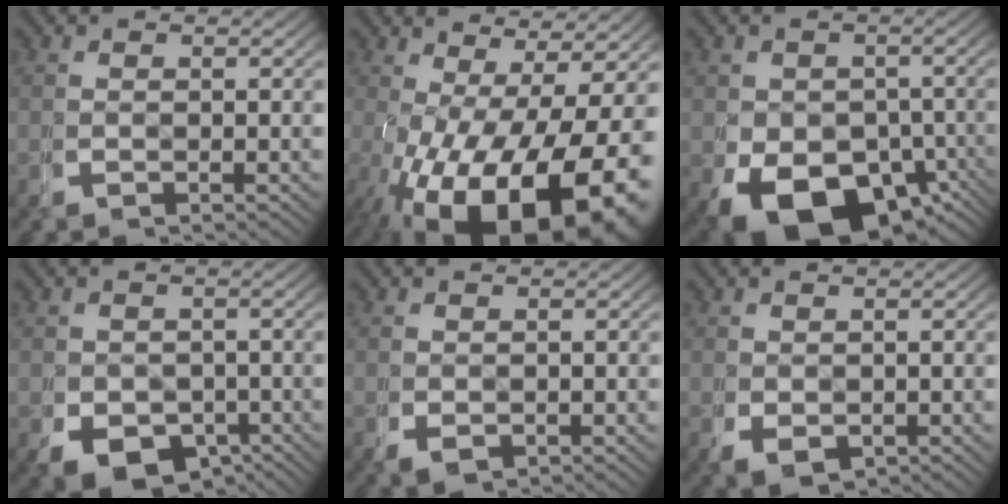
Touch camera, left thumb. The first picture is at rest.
{"total": 16.8, "force": [-4.3, 9.9, 12.9], "torque": [-0.217, -0.069, -0.020]}
{"total": 12.9, "force": [-5.9, 8.2, 7.9], "torque": [-0.140, -0.068, -0.062]}
{"total": 5.9, "force": [-3.1, 4.2, 2.7], "torque": [-0.039, -0.027, -0.037]}
{"total": 1.1, "force": [-0.3, 0.9, 0.5], "torque": [-0.010, -0.003, 0.004]}
{"total": 2.0, "force": [-0.5, 1.6, 1.1], "torque": [-0.024, -0.011, 0.006]}